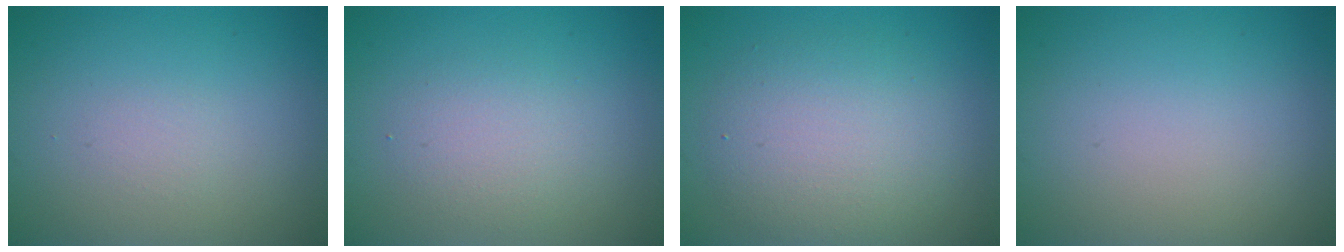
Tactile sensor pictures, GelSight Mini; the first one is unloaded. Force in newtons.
{"total": 2.4, "press": 2.4, "slide": 0.1}
{"total": 4.9, "press": 4.9, "slide": 0.2}
{"total": 0.0}